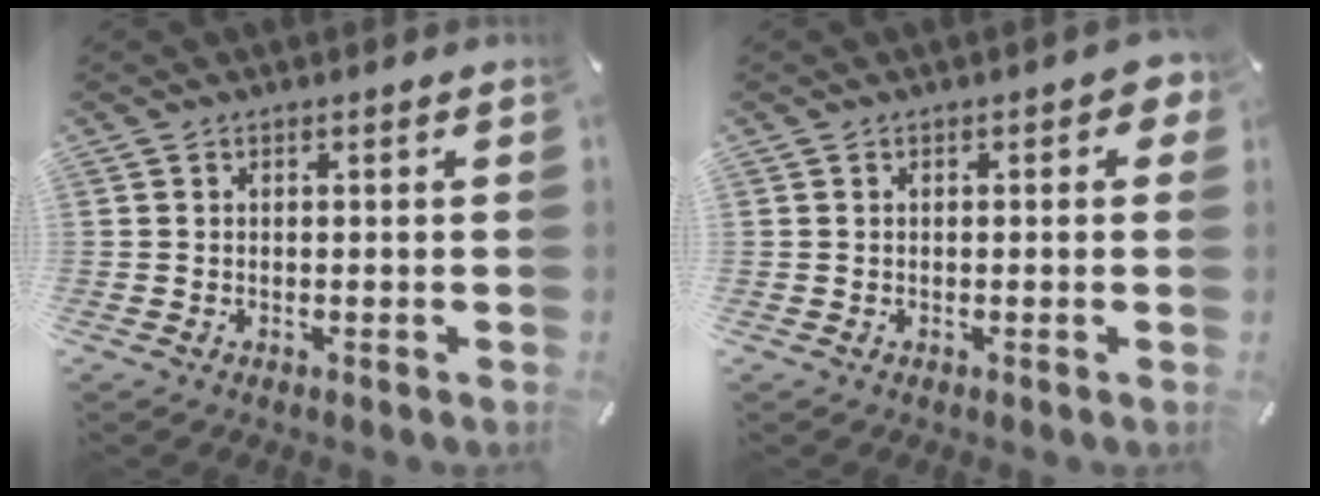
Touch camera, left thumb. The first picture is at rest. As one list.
[{"total": 1.8, "force": [0.0, 1.2, 1.3], "torque": [-0.016, 0.005, -0.003]}]